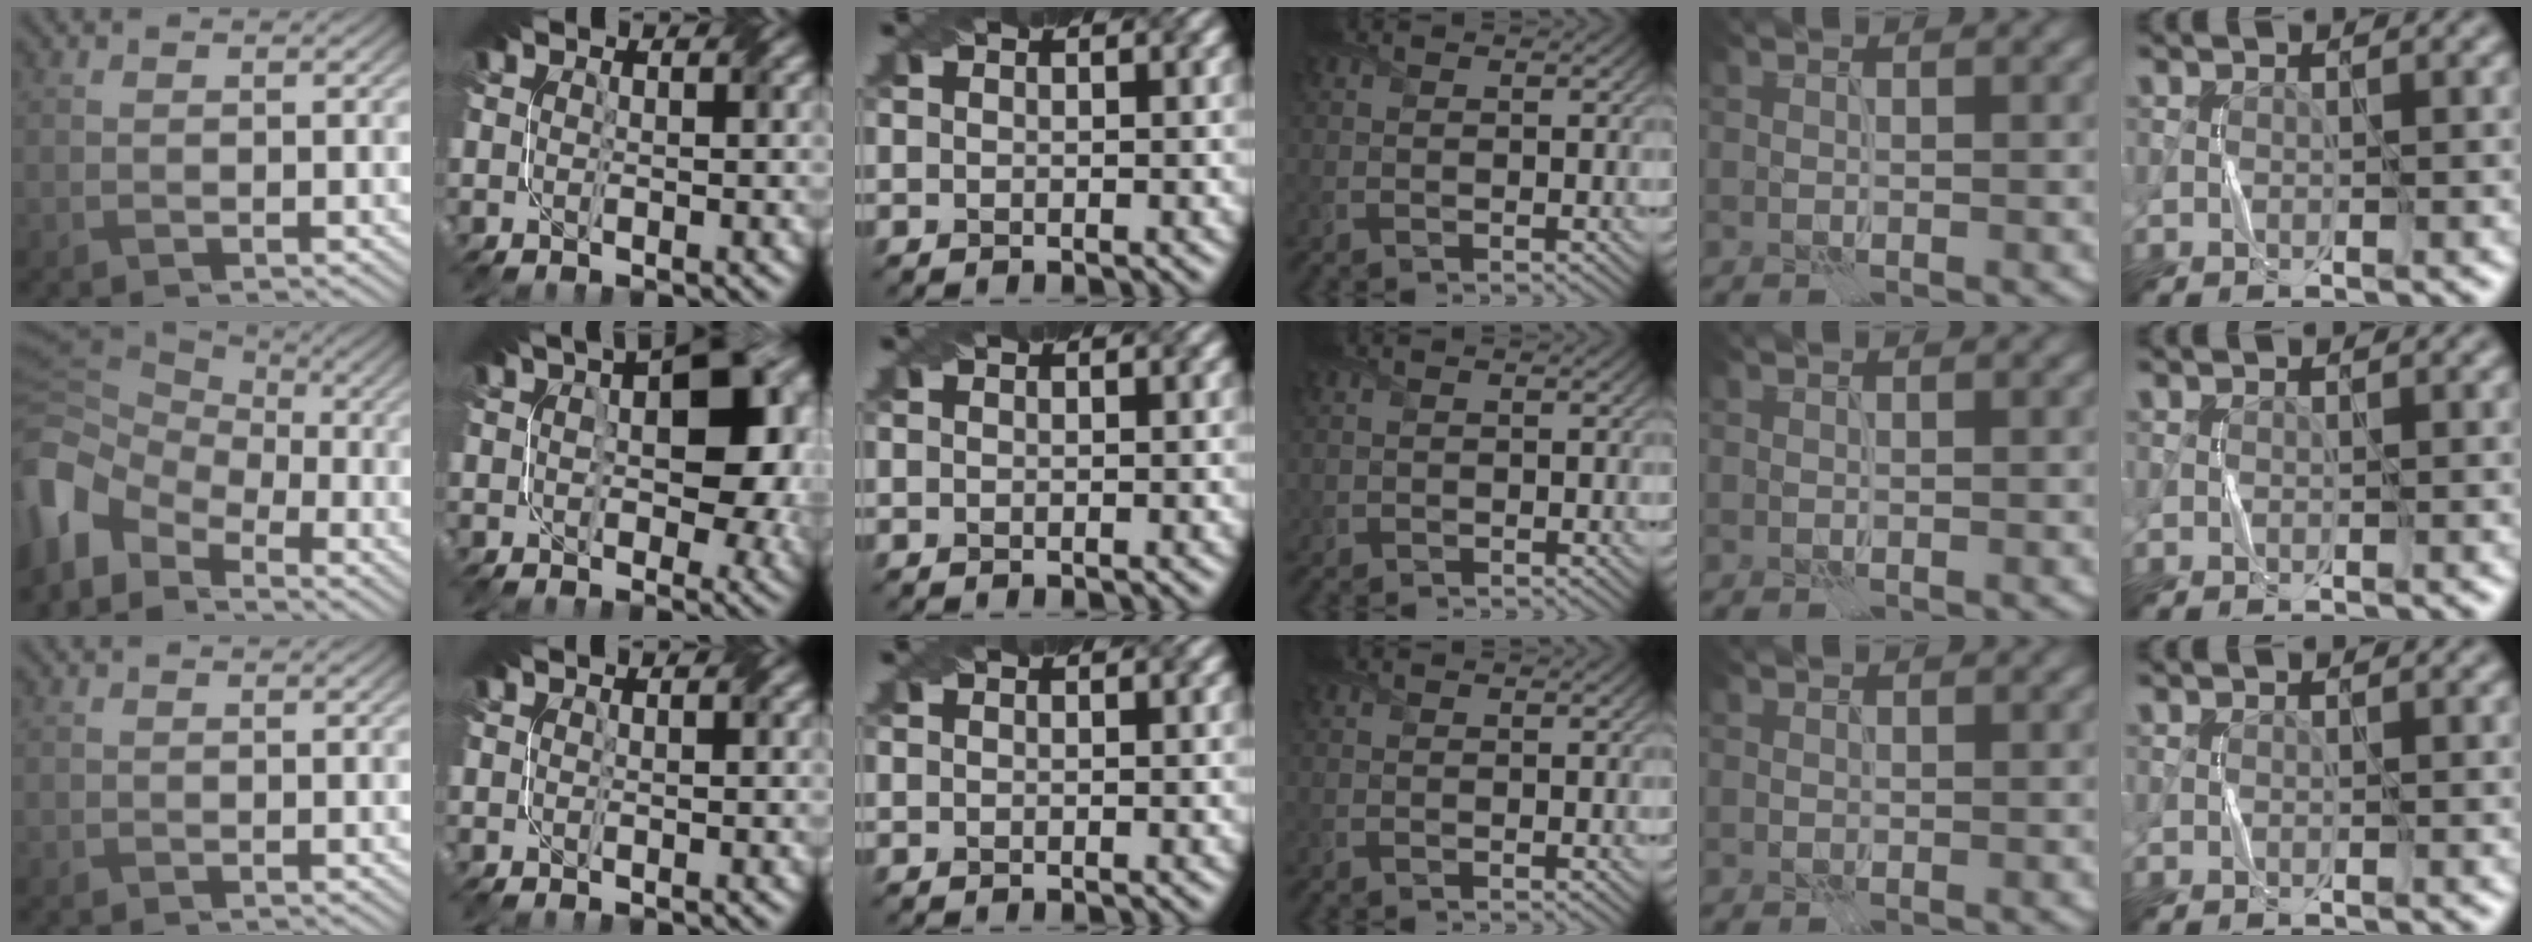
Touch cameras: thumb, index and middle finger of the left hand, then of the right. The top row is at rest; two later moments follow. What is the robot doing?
{"motion": "fold", "object": "napkin"}